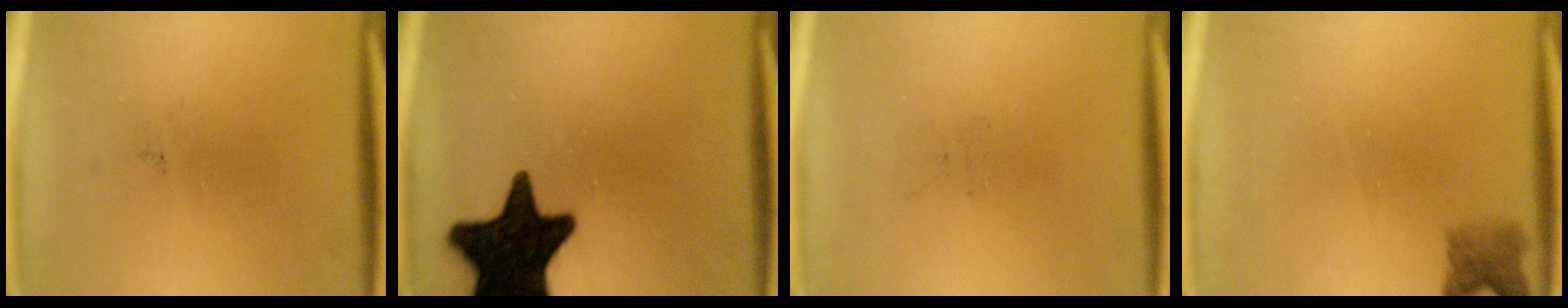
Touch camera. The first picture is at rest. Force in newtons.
{"total": 18.2}
{"total": 0.0}
{"total": 2.7}